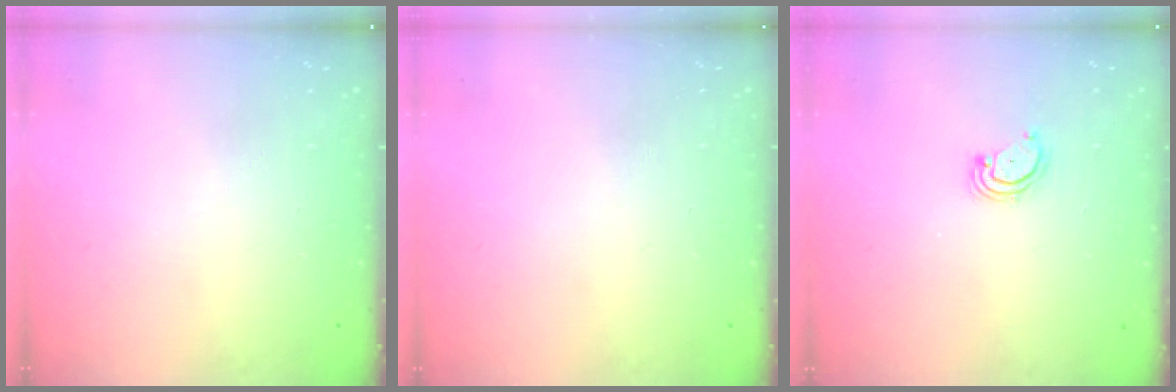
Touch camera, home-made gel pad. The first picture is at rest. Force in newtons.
{"total": 0.0}
{"total": 2.5, "press": 2.5, "slide": 0.3}